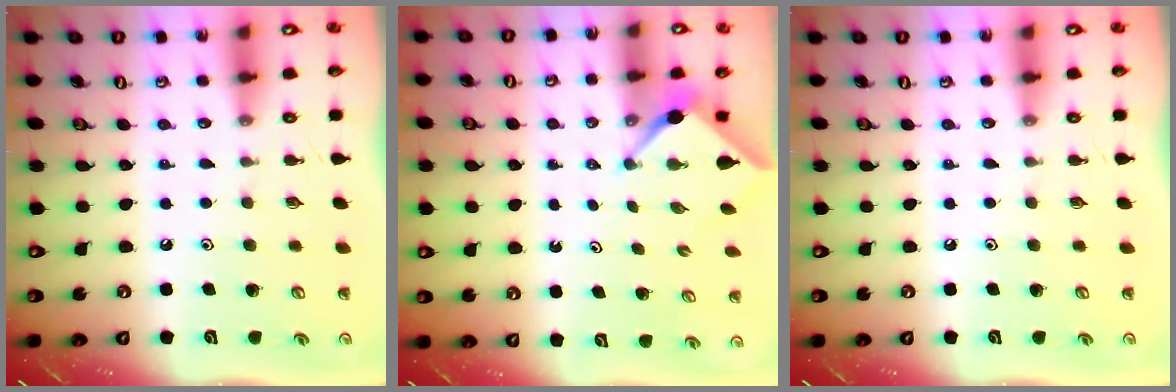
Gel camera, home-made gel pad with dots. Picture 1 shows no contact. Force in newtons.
{"total": 2.4, "press": 2.4, "slide": 0.3}
{"total": 0.0}